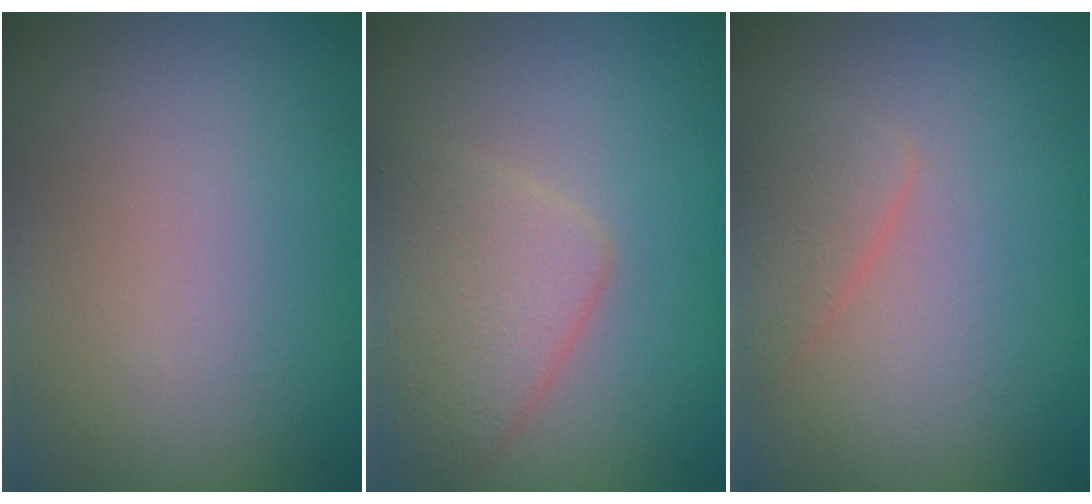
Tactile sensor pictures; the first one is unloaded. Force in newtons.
{"total": 4.2, "press": 4.2, "slide": 0.0}
{"total": 1.7, "press": 1.7, "slide": 0.1}